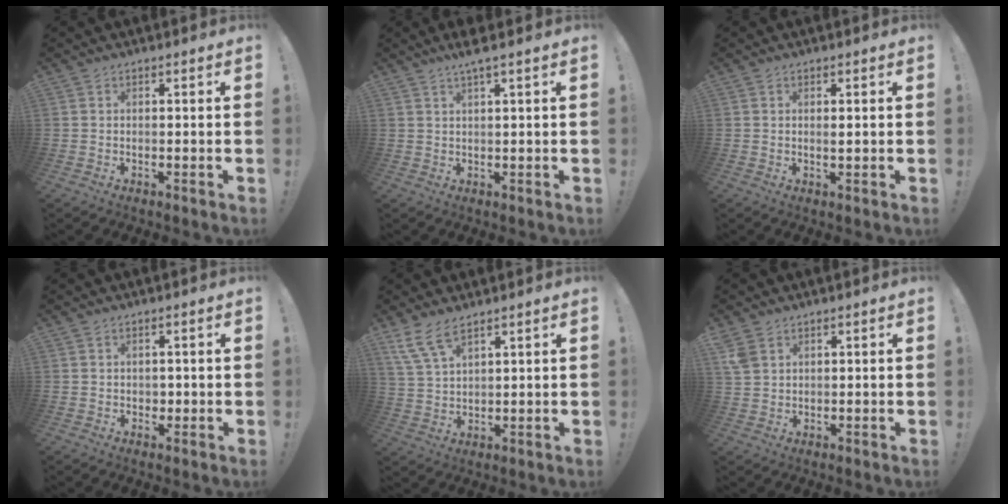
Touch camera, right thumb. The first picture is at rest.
{"total": 4.0, "force": [2.5, -0.4, 3.0], "torque": [-0.059, -0.008, 0.041]}
{"total": 1.1, "force": [0.2, 0.0, 1.1], "torque": [-0.011, -0.005, 0.001]}
{"total": 1.5, "force": [0.2, 1.4, 0.3], "torque": [-0.002, 0.001, 0.003]}
{"total": 8.4, "force": [6.1, 3.0, 4.9], "torque": [-0.097, -0.024, 0.120]}
{"total": 4.0, "force": [2.3, 2.6, 2.0], "torque": [-0.041, -0.001, 0.047]}